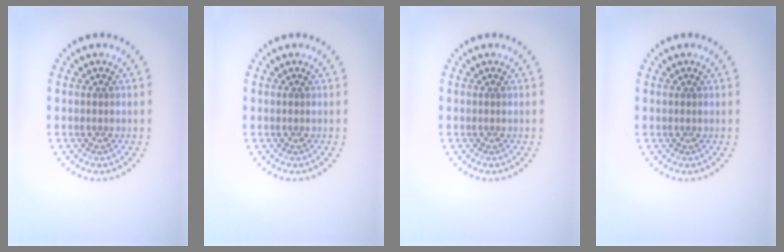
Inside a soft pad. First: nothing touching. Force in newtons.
{"total": 0.0}
{"total": 0.0}
{"total": 0.0}